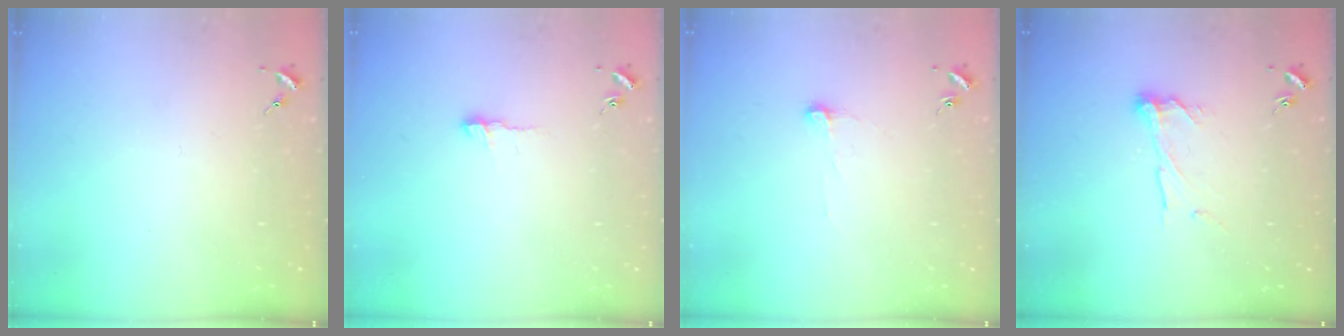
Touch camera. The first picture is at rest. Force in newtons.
{"total": 4.7, "press": 4.7, "slide": 0.4}
{"total": 4.9, "press": 4.9, "slide": 0.5}
{"total": 9.0, "press": 9.0, "slide": 0.4}